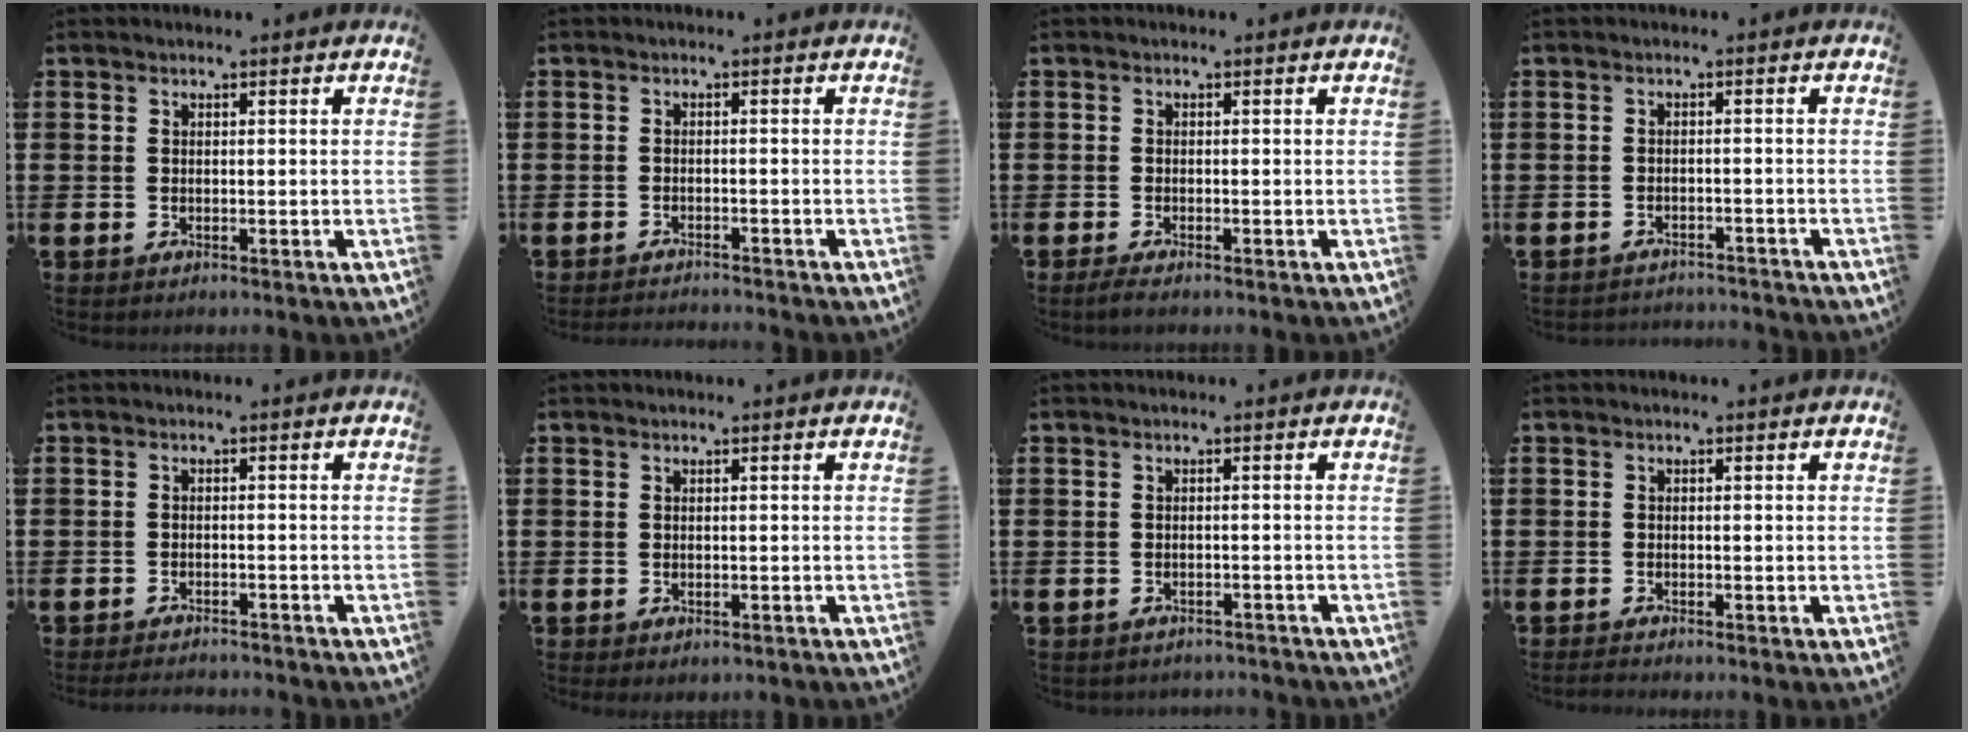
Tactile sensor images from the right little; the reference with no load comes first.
{"total": 1.2, "force": [-1.2, -0.2, 0.0], "torque": [-0.001, 0.001, -0.025]}
{"total": 1.0, "force": [-0.6, 0.1, 0.8], "torque": [-0.015, -0.002, -0.012]}
{"total": 1.6, "force": [-1.6, -0.1, -0.2], "torque": [-0.002, 0.004, -0.034]}
{"total": 1.5, "force": [-1.5, 0.0, 0.1], "torque": [-0.005, 0.003, -0.029]}
{"total": 0.0}
{"total": 0.9, "force": [-0.9, 0.1, -0.1], "torque": [-0.002, 0.001, -0.019]}
{"total": 0.6, "force": [-0.6, 0.0, 0.3], "torque": [-0.005, -0.002, -0.011]}